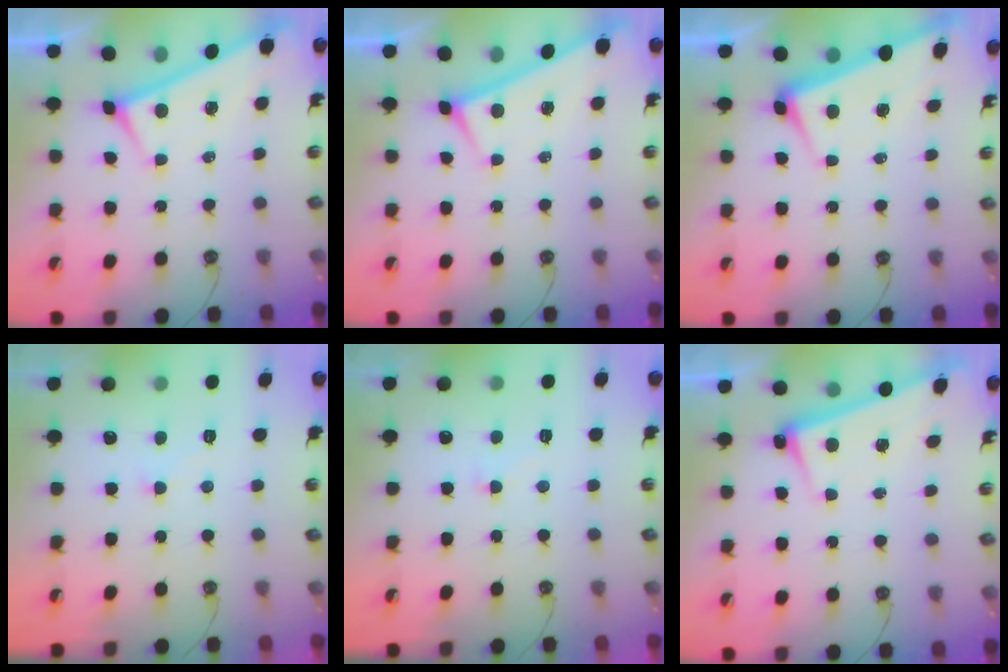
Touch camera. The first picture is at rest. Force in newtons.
{"total": 0.0}
{"total": 1.7, "press": 1.6, "slide": 0.5}
{"total": 0.7, "press": 0.6, "slide": 0.4}
{"total": 2.7, "press": 2.5, "slide": 0.9}
{"total": 2.5, "press": 2.5, "slide": 0.7}